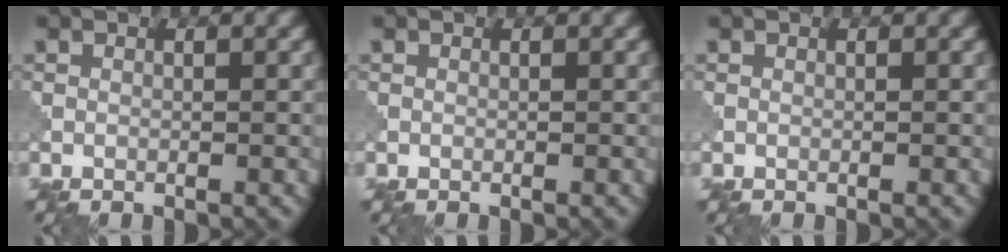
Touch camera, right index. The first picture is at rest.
{"total": 0.0}
{"total": 0.0}